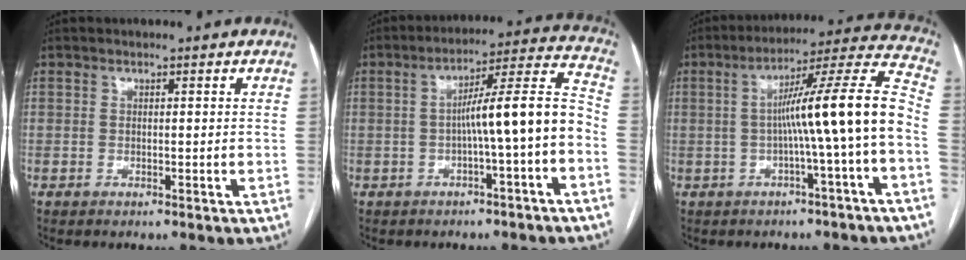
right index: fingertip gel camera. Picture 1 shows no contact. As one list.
[{"total": 10.8, "force": [-2.7, -0.2, 10.5], "torque": [-0.154, 0.035, -0.038]}, {"total": 13.3, "force": [-2.2, -1.5, 13.0], "torque": [-0.191, 0.028, -0.036]}]